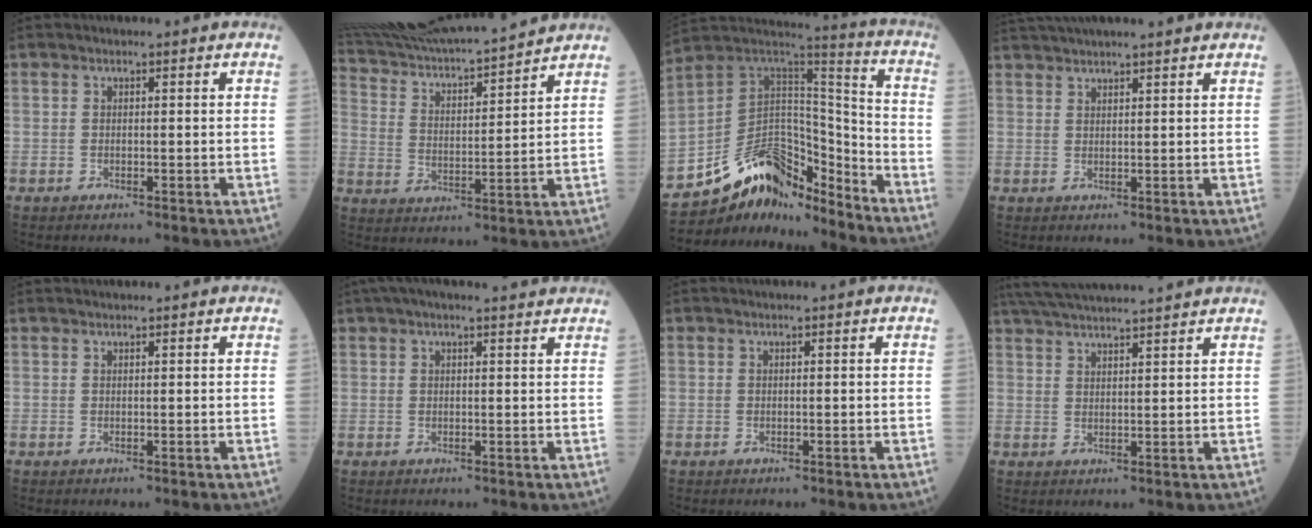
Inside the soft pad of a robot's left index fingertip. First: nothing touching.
{"total": 19.8, "force": [18.6, 0.6, 6.7], "torque": [-0.129, 0.004, 0.303]}
{"total": 14.8, "force": [-12.7, 5.6, 5.2], "torque": [-0.088, 0.061, -0.229]}
{"total": 9.7, "force": [8.8, 0.4, 4.1], "torque": [-0.073, 0.033, 0.126]}
{"total": 1.4, "force": [1.3, 0.1, 0.4], "torque": [-0.009, 0.019, 0.018]}
{"total": 7.3, "force": [6.3, 0.6, 3.5], "torque": [-0.057, 0.036, 0.079]}
{"total": 0.0}
{"total": 13.9, "force": [12.8, 0.0, 5.4], "torque": [-0.107, 0.035, 0.196]}